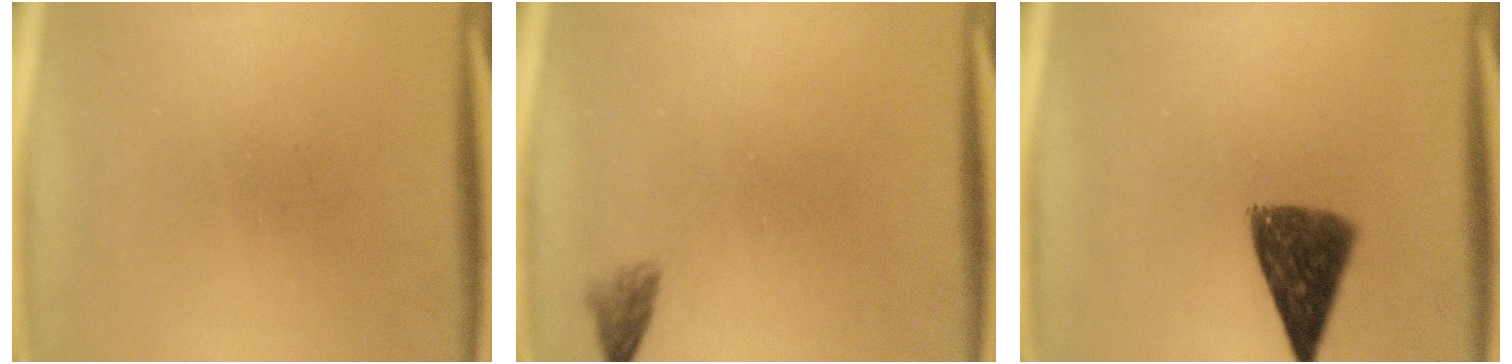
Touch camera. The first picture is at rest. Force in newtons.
{"total": 1.5}
{"total": 9.0}